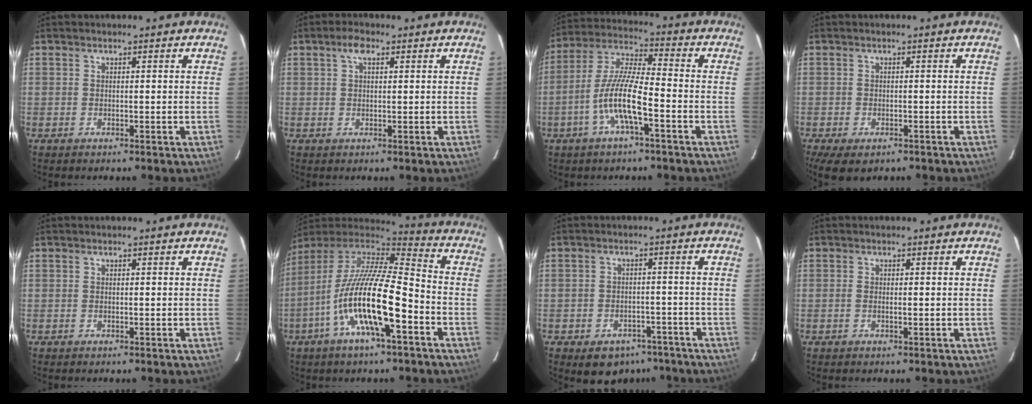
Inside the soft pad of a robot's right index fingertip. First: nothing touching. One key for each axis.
{"total": 2.7, "fx": 1.2, "fy": 1.3, "fz": 2.1, "tx": -0.039, "ty": 0.010, "tz": 0.021}
{"total": 11.2, "fx": -4.4, "fy": 1.8, "fz": 10.1, "tx": -0.213, "ty": 0.001, "tz": -0.087}
{"total": 7.3, "fx": -4.8, "fy": 3.4, "fz": 4.4, "tx": -0.100, "ty": -0.030, "tz": -0.075}
{"total": 0.0}
{"total": 19.2, "fx": -7.4, "fy": 4.3, "fz": 17.2, "tx": -0.312, "ty": -0.026, "tz": -0.145}
{"total": 9.7, "fx": -6.7, "fy": 6.2, "fz": 3.3, "tx": -0.072, "ty": 0.021, "tz": -0.072}
{"total": 1.0, "fx": -0.2, "fy": 0.2, "fz": 0.9, "tx": -0.019, "ty": 0.001, "tz": -0.005}